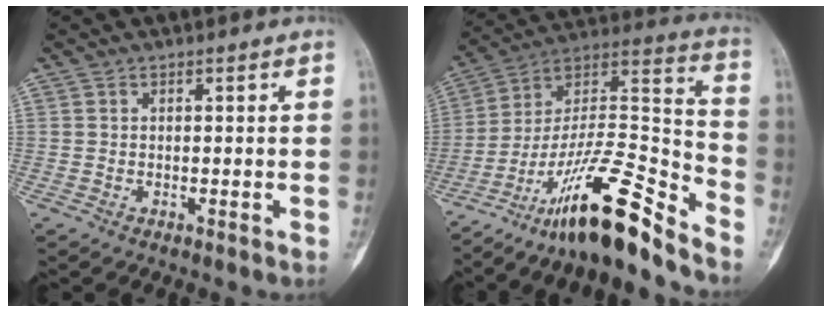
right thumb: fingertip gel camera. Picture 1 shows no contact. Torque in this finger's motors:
{"motor_torque": [3.07, 0.85, 1.02, -1.75, 0.39]}